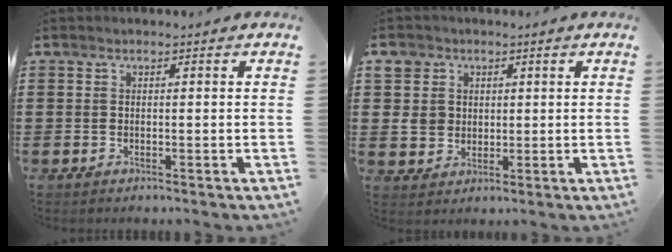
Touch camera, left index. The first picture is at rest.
{"total": 5.6, "force": [1.2, 5.2, 1.5], "torque": [-0.058, 0.016, 0.022]}